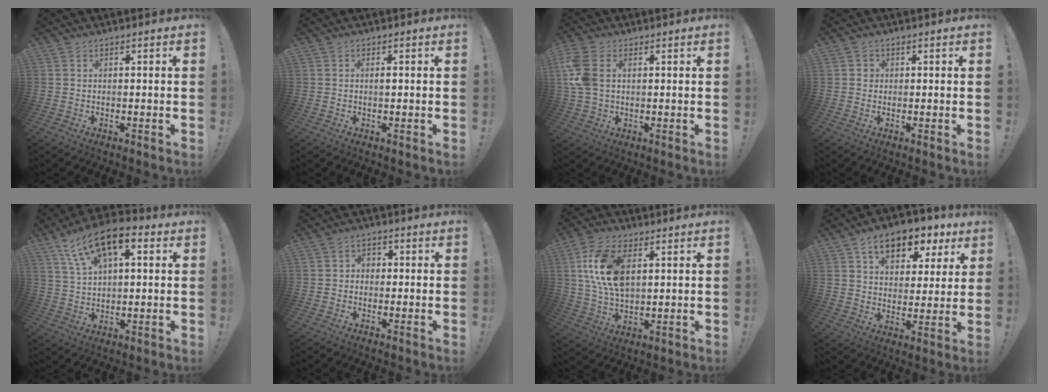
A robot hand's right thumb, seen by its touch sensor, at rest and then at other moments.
{"total": 0.7, "force": [-0.1, 0.0, 0.7], "torque": [-0.010, 0.001, -0.004]}
{"total": 9.0, "force": [2.4, 5.9, 6.4], "torque": [-0.148, 0.000, 0.045]}
{"total": 1.6, "force": [0.0, 1.6, 0.5], "torque": [0.003, -0.002, -0.003]}
{"total": 13.3, "force": [6.7, 6.9, 9.2], "torque": [-0.155, -0.021, 0.124]}
{"total": 2.6, "force": [-0.9, 2.1, 1.2], "torque": [-0.025, 0.009, -0.016]}
{"total": 14.7, "force": [3.9, 8.7, 11.2], "torque": [-0.229, -0.002, 0.073]}
{"total": 12.1, "force": [6.9, 7.3, 6.7], "torque": [-0.090, -0.043, 0.122]}